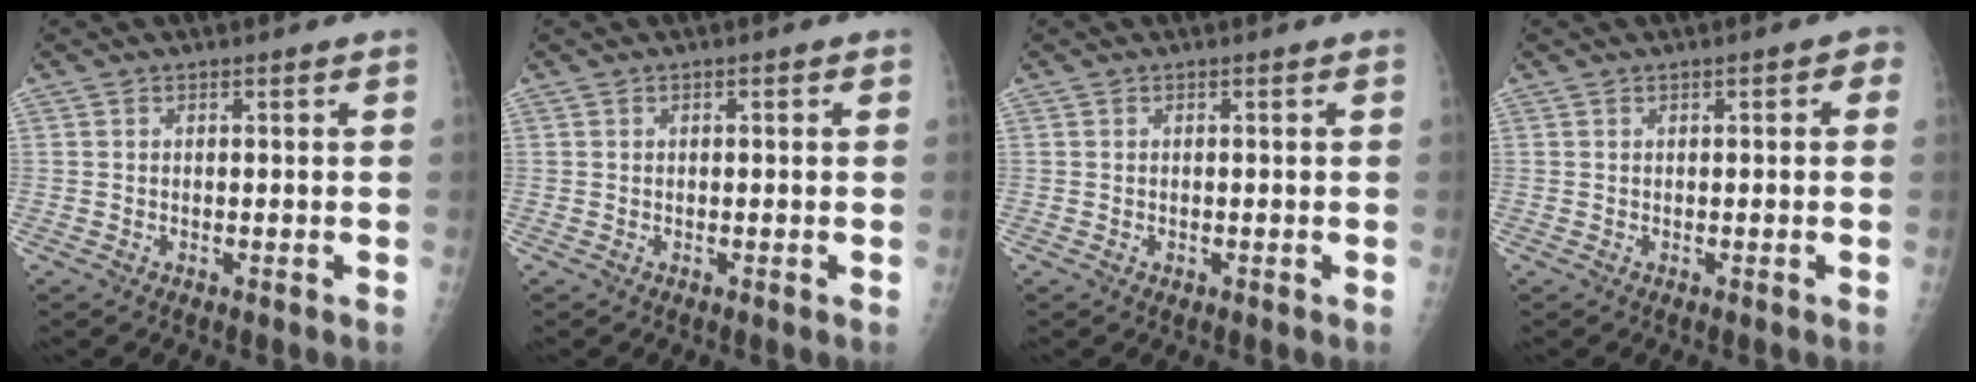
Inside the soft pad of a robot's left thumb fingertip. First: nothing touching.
{"total": 0.8, "force": [0.2, 0.4, 0.7], "torque": [-0.005, 0.003, -0.001]}
{"total": 0.6, "force": [-0.2, 0.5, 0.4], "torque": [-0.003, 0.003, -0.003]}
{"total": 2.4, "force": [0.5, 1.2, 2.0], "torque": [-0.015, 0.006, -0.001]}